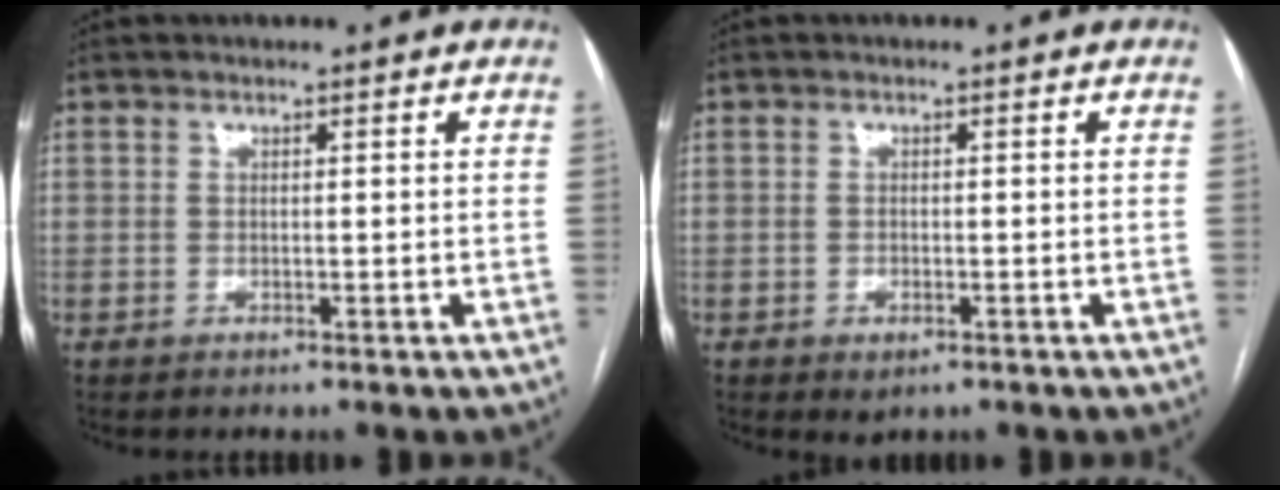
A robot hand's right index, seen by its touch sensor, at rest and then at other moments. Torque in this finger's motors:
{"motor_torque": [0.46, -0.14, 0.03, 0.01]}